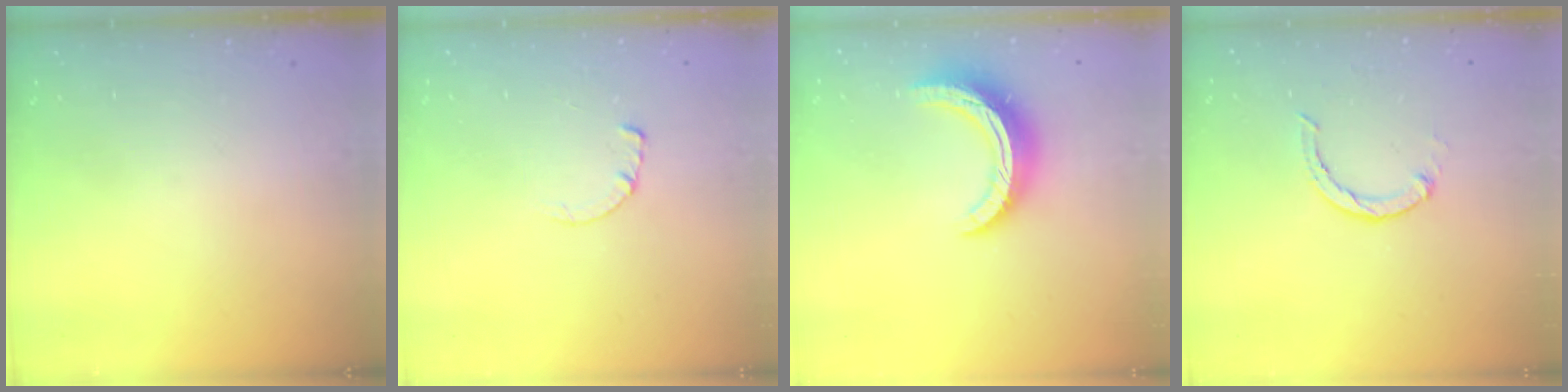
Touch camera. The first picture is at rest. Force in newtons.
{"total": 0.7, "press": 0.6, "slide": 0.2}
{"total": 12.2, "press": 12.1, "slide": 0.9}
{"total": 3.0, "press": 3.0, "slide": 0.4}